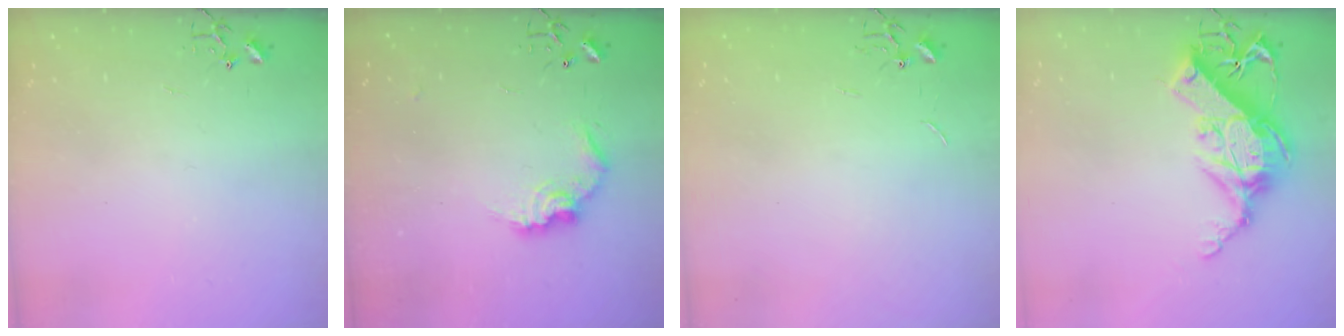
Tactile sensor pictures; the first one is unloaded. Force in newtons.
{"total": 9.9, "press": 9.9, "slide": 0.1}
{"total": 0.8, "press": 0.8, "slide": 0.2}
{"total": 15.6, "press": 15.4, "slide": 2.0}